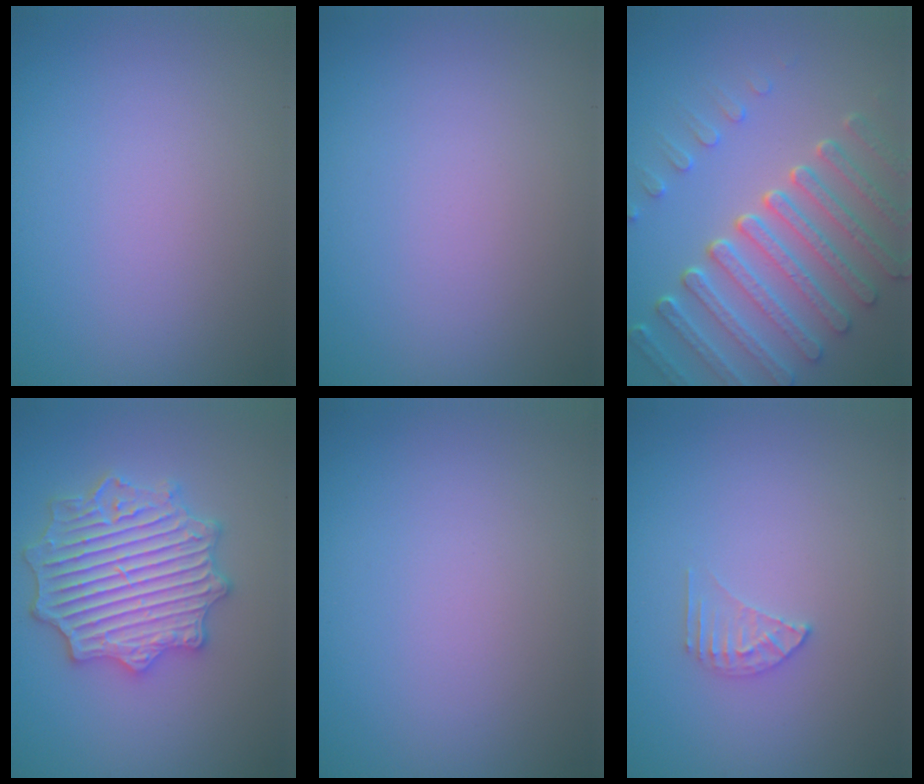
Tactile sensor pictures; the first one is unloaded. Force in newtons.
{"total": 0.0}
{"total": 7.1, "press": 5.4, "slide": 4.7}
{"total": 6.7, "press": 6.7, "slide": 1.0}
{"total": 0.0}
{"total": 1.5, "press": 1.5, "slide": 0.2}